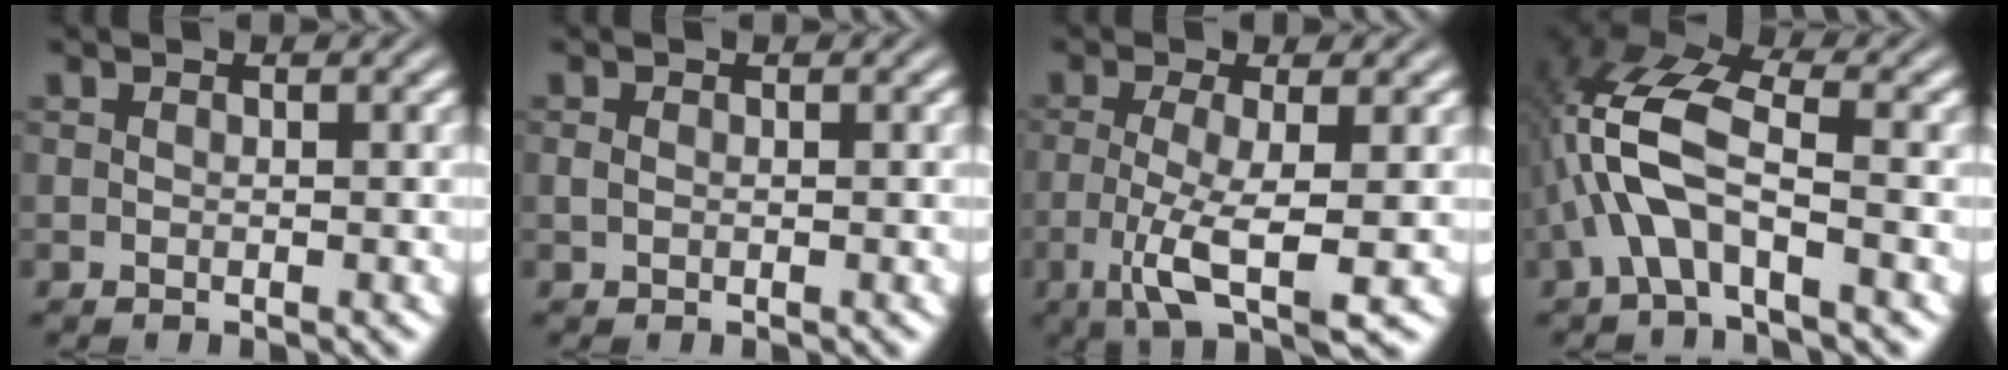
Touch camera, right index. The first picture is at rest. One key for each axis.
{"total": 0.9, "fx": 0.0, "fy": -0.9, "fz": 0.0, "tx": 0.006, "ty": -0.004, "tz": 0.008}
{"total": 6.1, "fx": -1.6, "fy": 1.3, "fz": 5.7, "tx": -0.109, "ty": -0.033, "tz": -0.011}
{"total": 7.0, "fx": 1.3, "fy": 3.0, "fz": 6.2, "tx": -0.139, "ty": -0.005, "tz": 0.026}